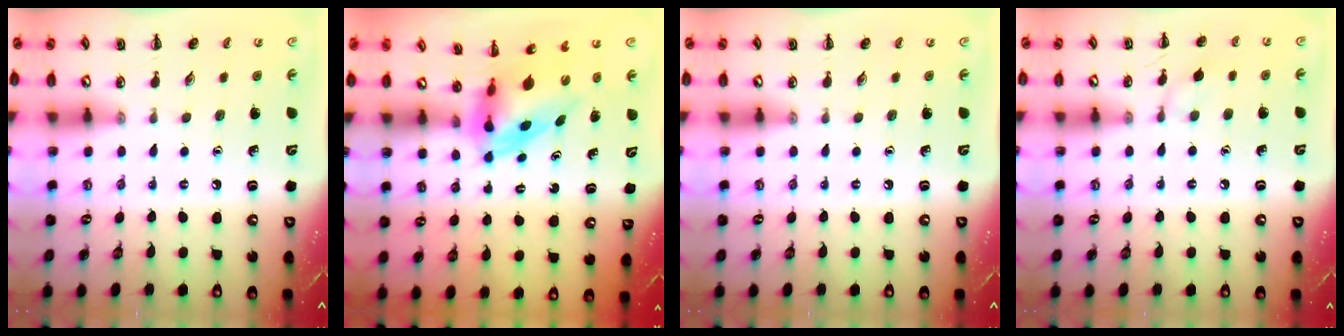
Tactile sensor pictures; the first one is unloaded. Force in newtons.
{"total": 3.9, "press": 3.8, "slide": 1.0}
{"total": 0.0}
{"total": 5.9, "press": 5.6, "slide": 1.9}